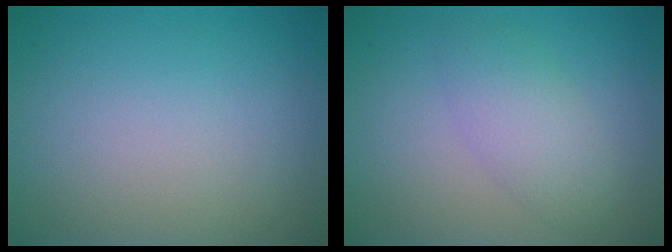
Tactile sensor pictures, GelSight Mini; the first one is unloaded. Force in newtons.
{"total": 2.9, "press": 2.9, "slide": 0.1}